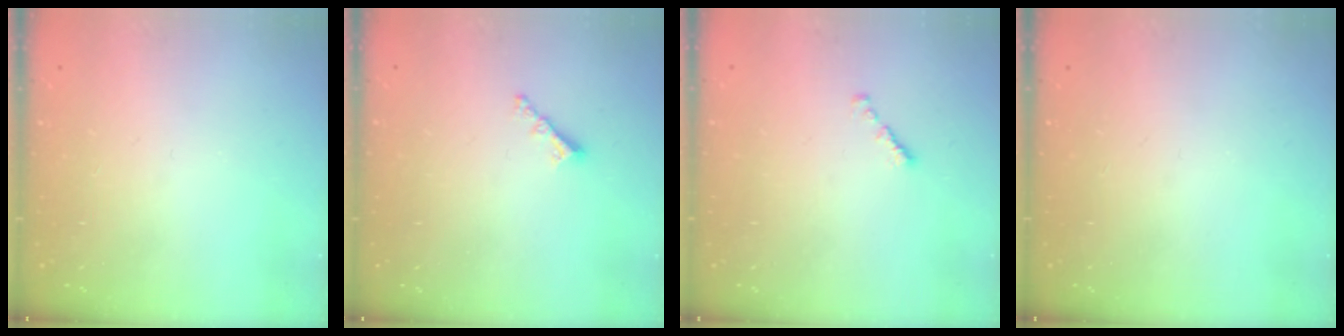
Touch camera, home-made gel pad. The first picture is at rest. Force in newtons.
{"total": 3.6, "press": 3.6, "slide": 0.4}
{"total": 1.3, "press": 1.1, "slide": 0.6}
{"total": 0.0}